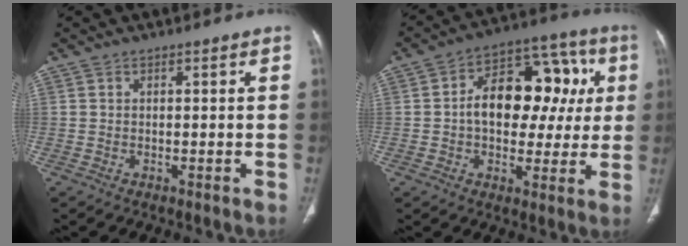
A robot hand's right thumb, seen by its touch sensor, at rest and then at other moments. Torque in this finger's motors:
{"motor_torque": [1.72, 1.67, 1.16, 0.25, 0.10]}